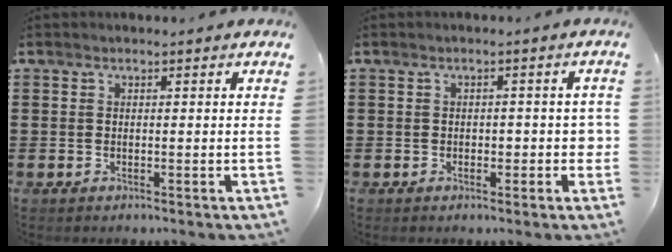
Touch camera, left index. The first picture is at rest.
{"total": 2.5, "force": [-0.6, 1.4, 2.0], "torque": [-0.038, 0.005, -0.014]}